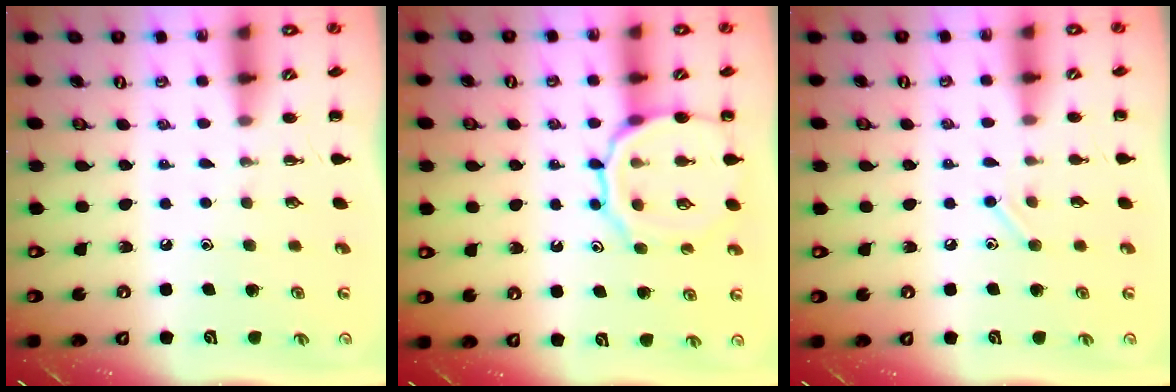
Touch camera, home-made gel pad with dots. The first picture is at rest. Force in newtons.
{"total": 12.1, "press": 12.1, "slide": 1.0}
{"total": 6.3, "press": 6.1, "slide": 1.7}